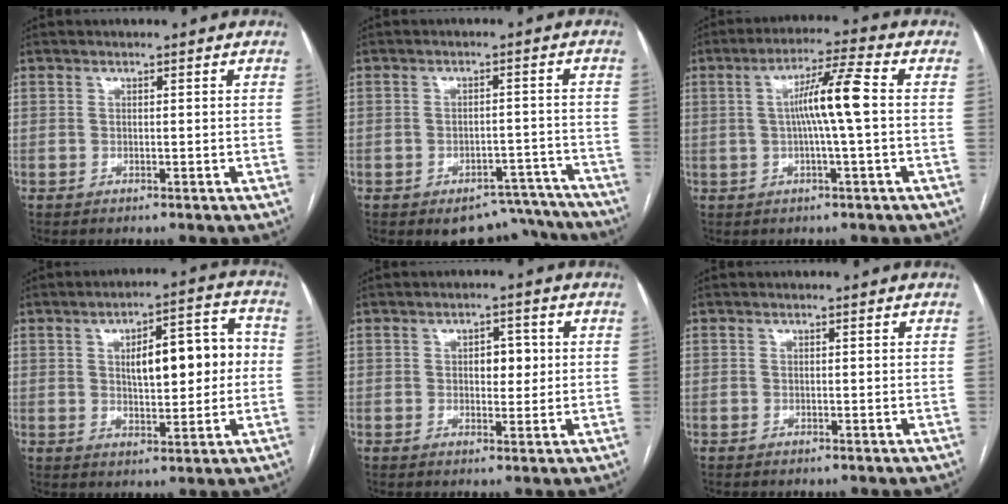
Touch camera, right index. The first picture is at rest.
{"total": 8.8, "force": [-7.9, 3.7, 1.1], "torque": [0.020, 0.031, -0.095]}
{"total": 8.1, "force": [0.3, -0.4, 8.0], "torque": [-0.143, 0.013, 0.002]}
{"total": 11.1, "force": [1.1, 3.7, 10.4], "torque": [-0.147, 0.034, 0.021]}
{"total": 3.7, "force": [0.5, 2.1, 3.1], "torque": [-0.041, 0.008, 0.010]}
{"total": 0.0}